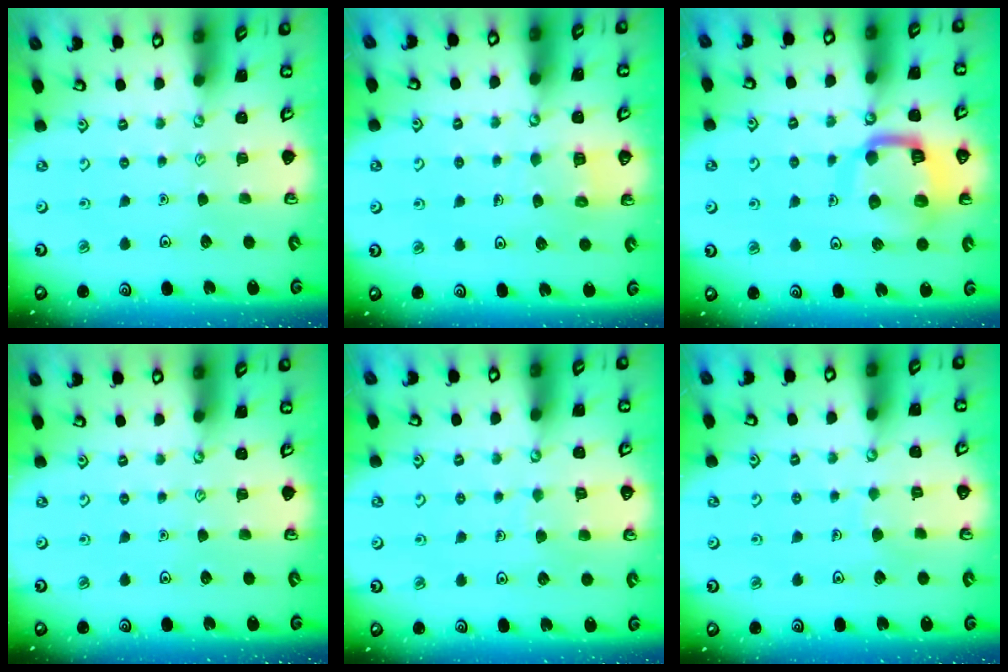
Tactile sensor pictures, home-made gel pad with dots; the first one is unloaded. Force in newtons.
{"total": 5.3, "press": 5.3, "slide": 0.4}
{"total": 13.4, "press": 13.3, "slide": 1.6}
{"total": 0.0}
{"total": 5.1, "press": 5.1, "slide": 0.4}
{"total": 3.4, "press": 3.4, "slide": 0.3}